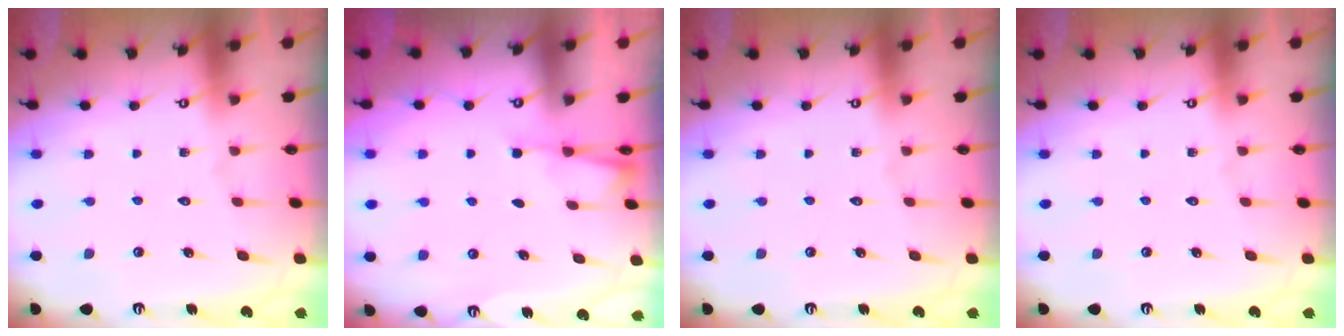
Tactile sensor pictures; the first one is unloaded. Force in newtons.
{"total": 2.5, "press": 2.4, "slide": 0.4}
{"total": 0.0}
{"total": 0.0}